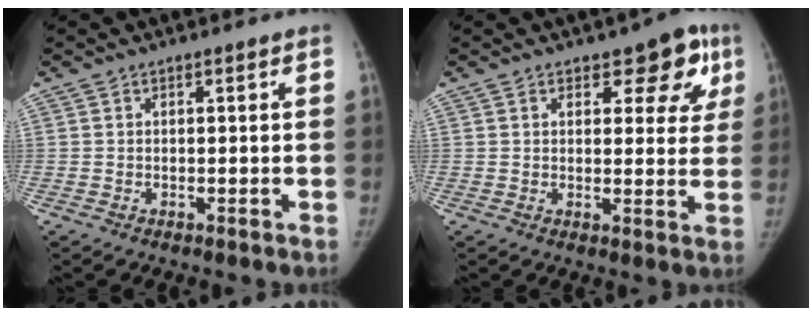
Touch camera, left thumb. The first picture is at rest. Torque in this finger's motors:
{"motor_torque": [-0.05, 0.19, -0.02, 0.54, -0.05]}